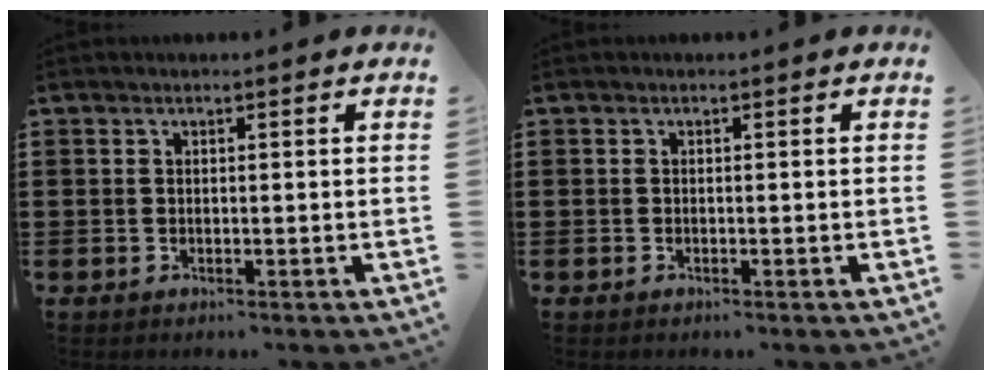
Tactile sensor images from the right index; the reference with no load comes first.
{"total": 0.0}